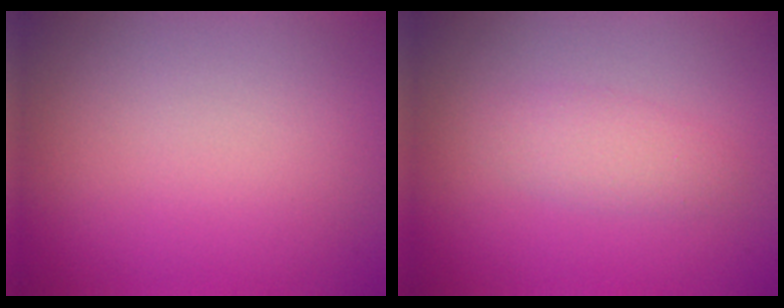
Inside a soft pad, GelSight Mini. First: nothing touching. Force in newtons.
{"total": 2.1, "press": 2.1, "slide": 0.1}